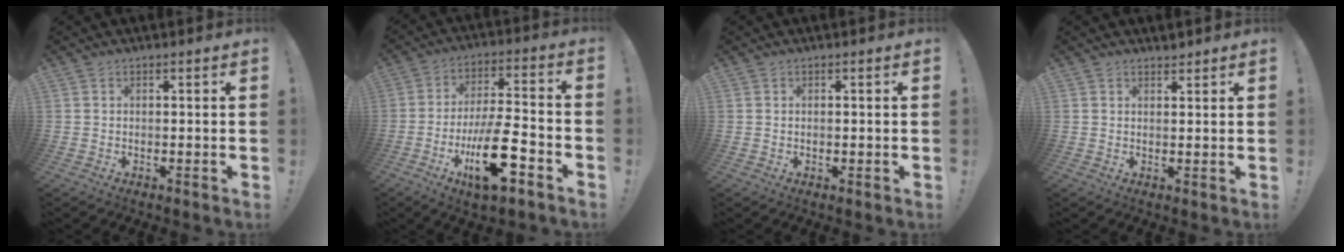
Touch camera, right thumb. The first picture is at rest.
{"total": 18.3, "force": [-7.6, 6.3, 15.4], "torque": [-0.265, 0.040, -0.117]}
{"total": 0.5, "force": [0.0, 0.4, 0.4], "torque": [-0.012, 0.005, 0.001]}
{"total": 1.7, "force": [1.6, 0.5, 0.3], "torque": [0.013, -0.015, 0.026]}